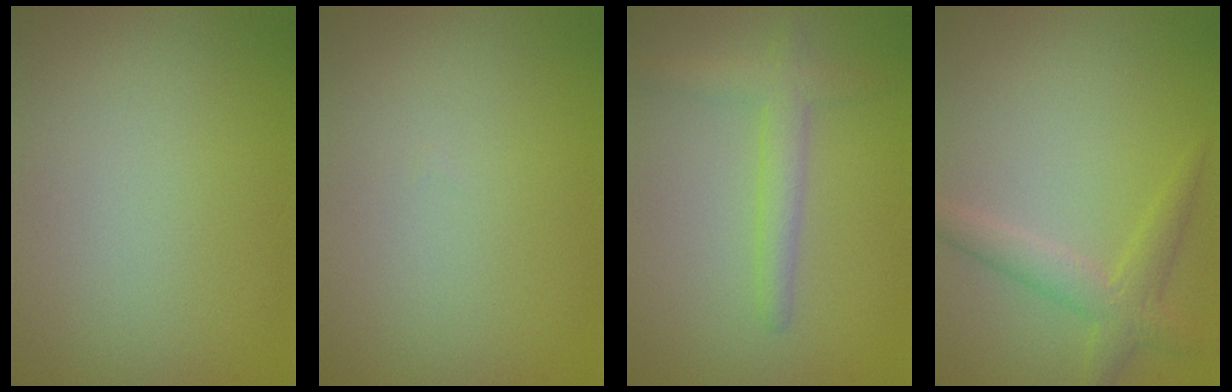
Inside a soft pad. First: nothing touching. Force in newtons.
{"total": 0.0}
{"total": 2.8, "press": 2.8, "slide": 0.2}
{"total": 2.8, "press": 2.8, "slide": 0.2}